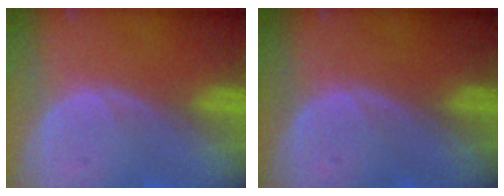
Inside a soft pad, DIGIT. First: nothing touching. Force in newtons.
{"total": 0.0}